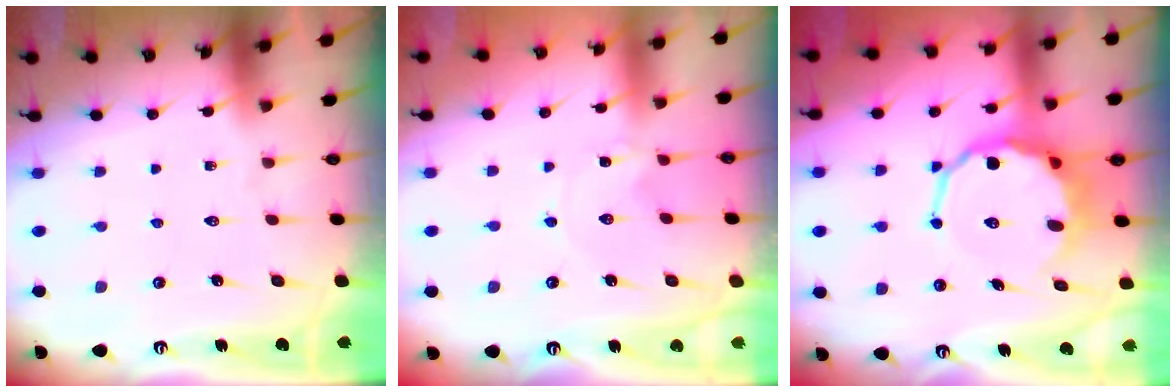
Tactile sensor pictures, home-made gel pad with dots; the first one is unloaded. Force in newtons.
{"total": 0.0}
{"total": 10.0, "press": 9.5, "slide": 3.1}